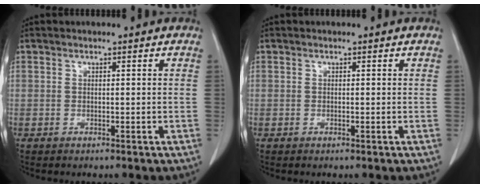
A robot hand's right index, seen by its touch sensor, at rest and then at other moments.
{"total": 0.0}